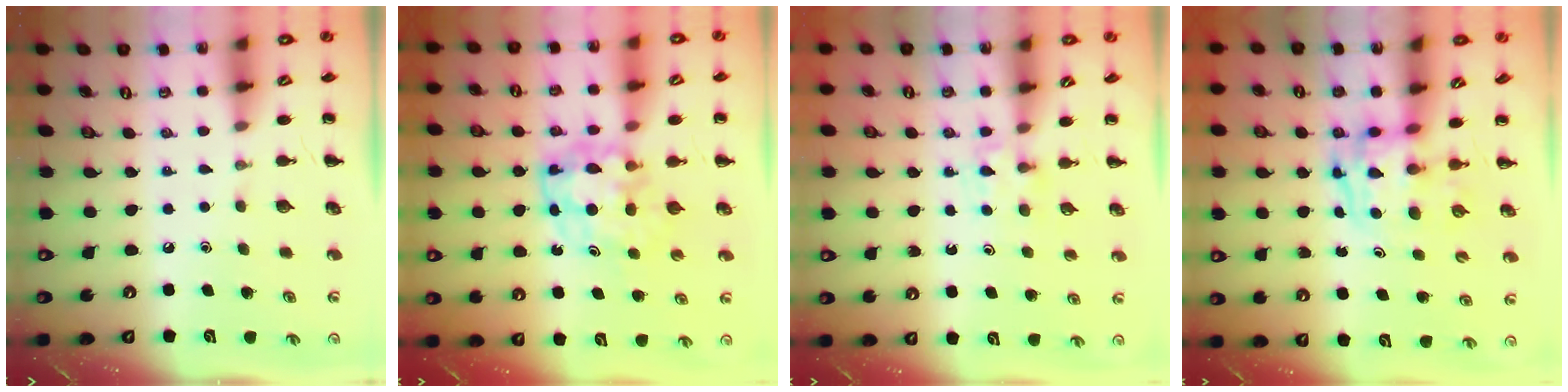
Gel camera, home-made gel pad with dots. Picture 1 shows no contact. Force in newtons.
{"total": 5.7, "press": 5.6, "slide": 0.9}
{"total": 3.8, "press": 3.6, "slide": 1.3}
{"total": 3.4, "press": 3.4, "slide": 0.6}